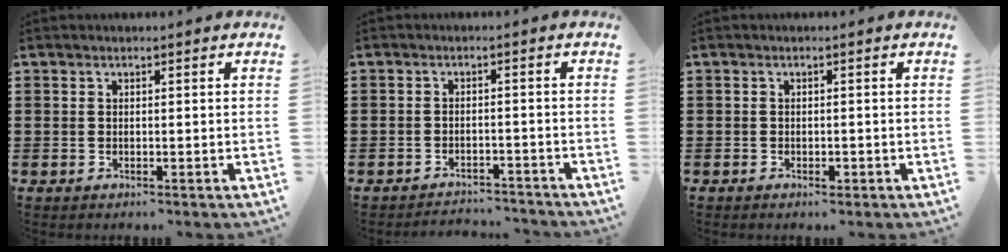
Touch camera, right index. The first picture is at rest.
{"total": 2.8, "force": [-2.8, 0.3, -0.3], "torque": [-0.002, 0.003, -0.062]}
{"total": 0.8, "force": [-0.5, 0.5, 0.3], "torque": [-0.008, -0.001, -0.010]}